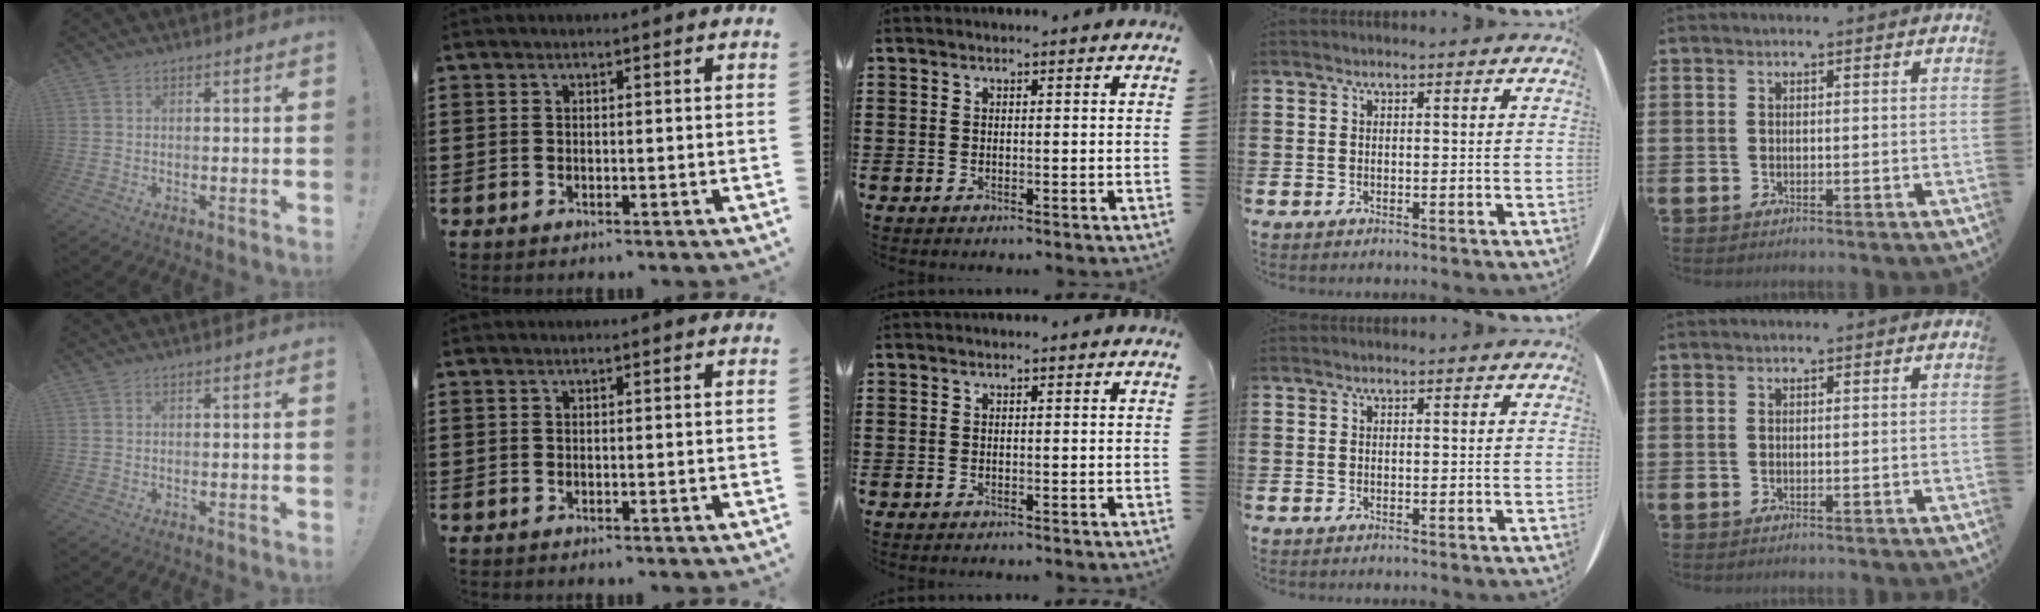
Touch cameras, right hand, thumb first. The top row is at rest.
{}